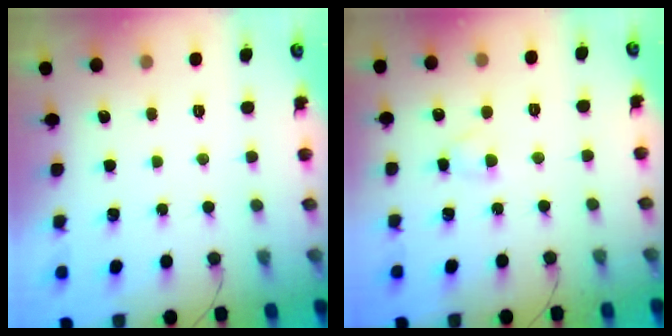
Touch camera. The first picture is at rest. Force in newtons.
{"total": 2.8, "press": 2.6, "slide": 1.1}